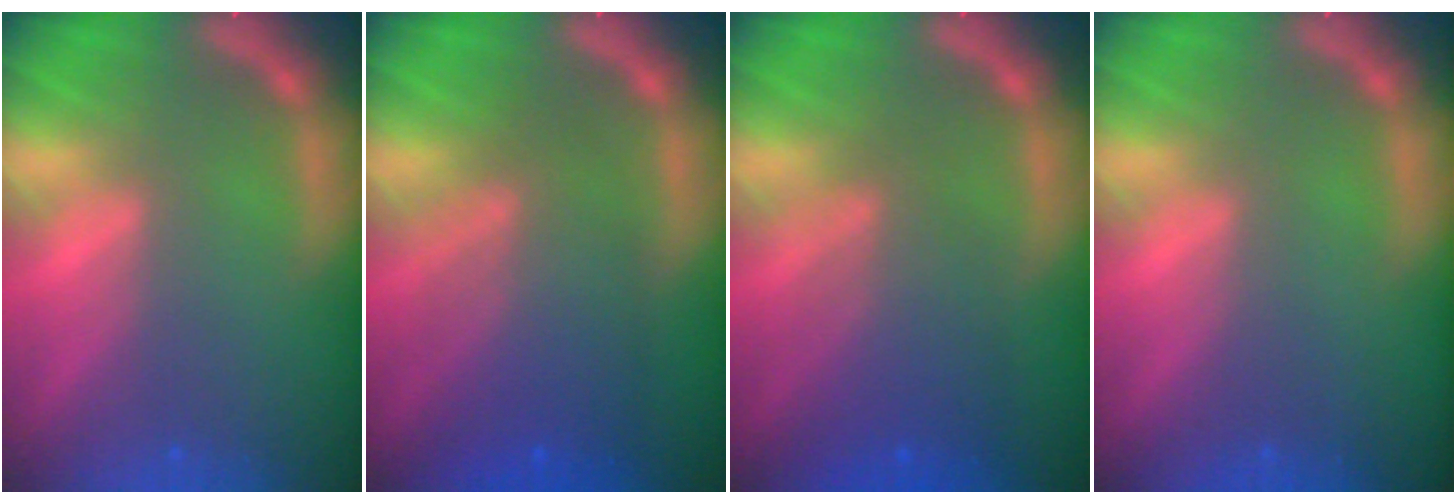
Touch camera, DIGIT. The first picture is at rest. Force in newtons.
{"total": 7.5}
{"total": 5.6}
{"total": 0.0}